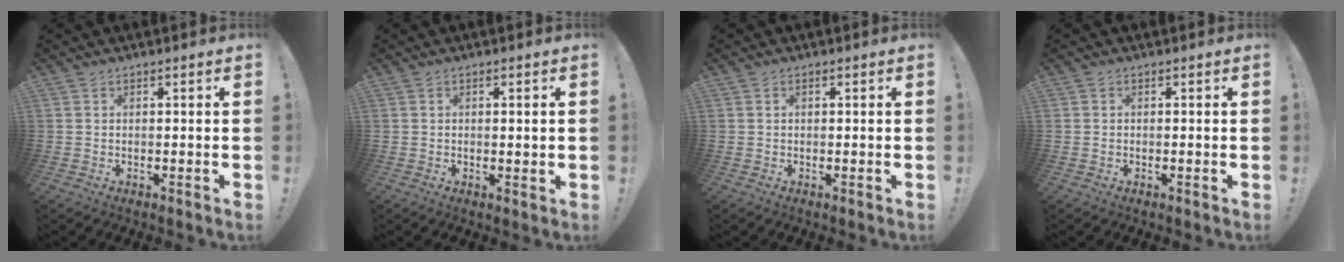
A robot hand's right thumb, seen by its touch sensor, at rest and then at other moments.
{"total": 1.6, "force": [0.3, 0.0, 1.6], "torque": [-0.018, -0.005, 0.003]}
{"total": 0.0}
{"total": 0.0}